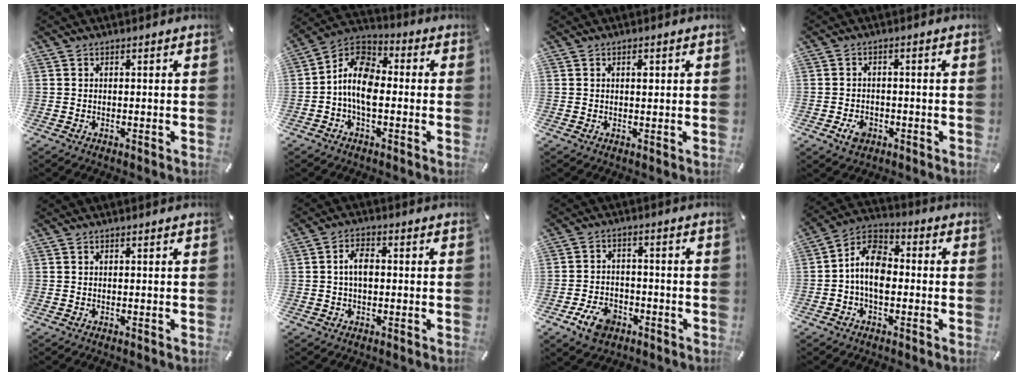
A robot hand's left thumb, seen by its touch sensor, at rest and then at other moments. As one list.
[{"total": 9.9, "force": [-2.3, 6.2, 7.4], "torque": [-0.169, 0.001, -0.046]}, {"total": 1.6, "force": [0.4, 0.9, 1.3], "torque": [-0.012, -0.003, 0.003]}, {"total": 4.0, "force": [-1.8, 2.9, 2.1], "torque": [-0.049, 0.004, -0.036]}, {"total": 0.0}, {"total": 4.4, "force": [0.0, 2.6, 3.5], "torque": [-0.068, 0.009, -0.001]}, {"total": 7.0, "force": [-3.8, 4.8, 3.5], "torque": [-0.076, 0.020, -0.072]}, {"total": 9.7, "force": [-1.7, 6.3, 7.2], "torque": [-0.157, 0.013, -0.032]}]